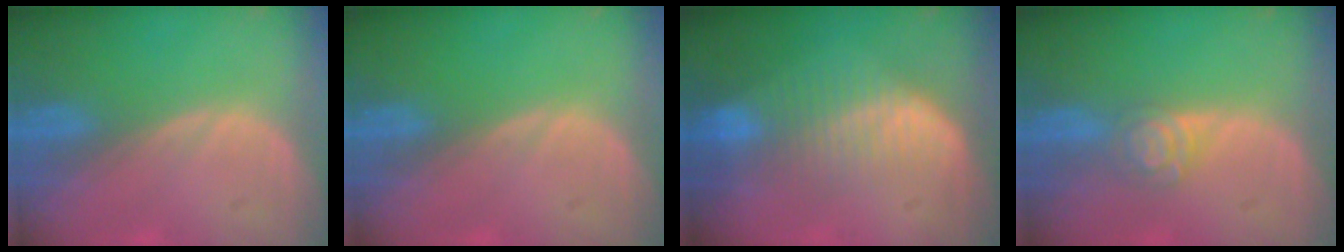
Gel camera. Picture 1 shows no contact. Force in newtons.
{"total": 0.0}
{"total": 7.5, "press": 6.7, "slide": 3.4}
{"total": 4.3, "press": 3.9, "slide": 1.7}